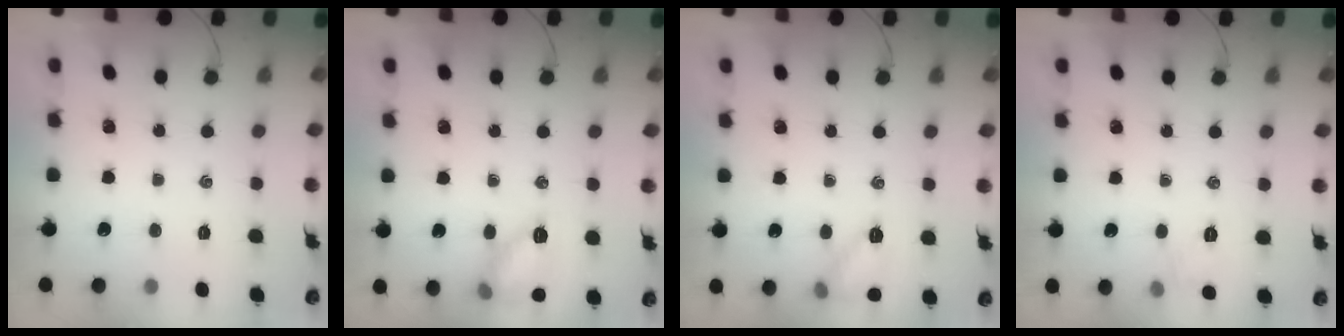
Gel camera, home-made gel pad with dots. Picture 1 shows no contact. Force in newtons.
{"total": 11.2, "press": 11.1, "slide": 0.7}
{"total": 8.6, "press": 8.5, "slide": 0.8}
{"total": 4.1, "press": 3.9, "slide": 1.4}